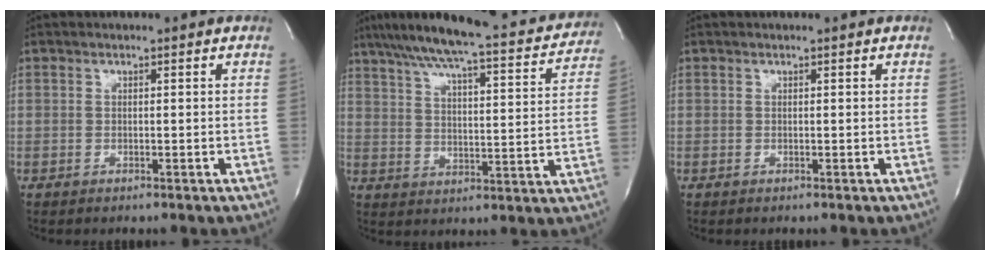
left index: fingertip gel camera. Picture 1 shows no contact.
{"total": 23.1, "force": [20.4, 3.6, 10.3], "torque": [-0.163, -0.006, 0.266]}
{"total": 0.0}